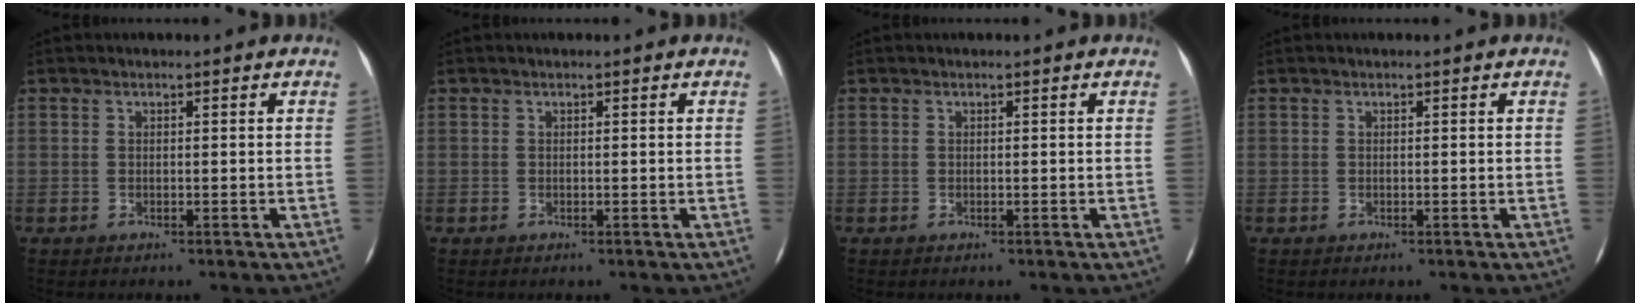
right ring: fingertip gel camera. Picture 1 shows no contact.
{"total": 0.0}
{"total": 0.0}
{"total": 0.0}